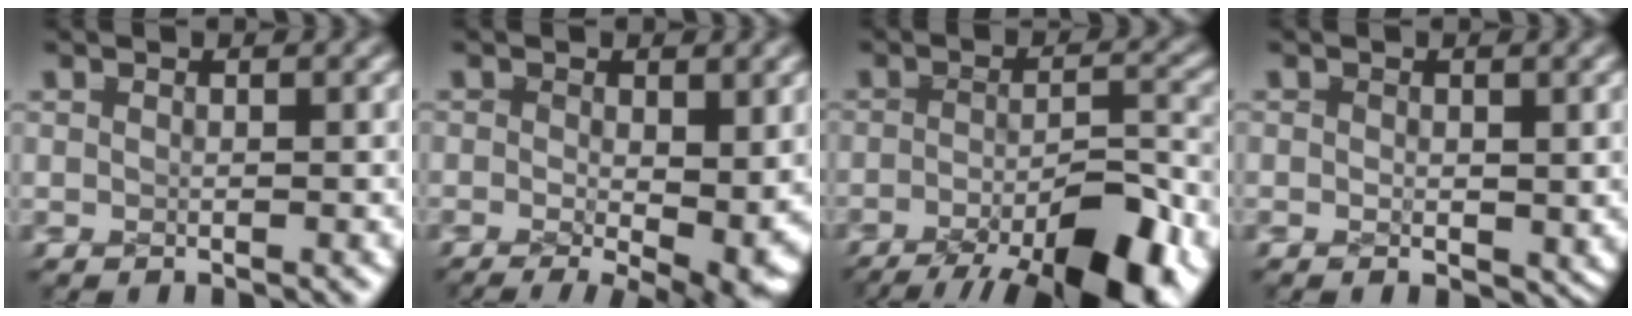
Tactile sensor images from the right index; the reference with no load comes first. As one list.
[{"total": 6.0, "force": [-2.3, 2.7, 4.8], "torque": [-0.067, -0.042, -0.017]}, {"total": 12.7, "force": [-8.6, 6.0, 7.3], "torque": [-0.087, -0.038, -0.119]}, {"total": 1.1, "force": [-0.2, 0.7, 0.8], "torque": [-0.013, -0.008, -0.002]}]